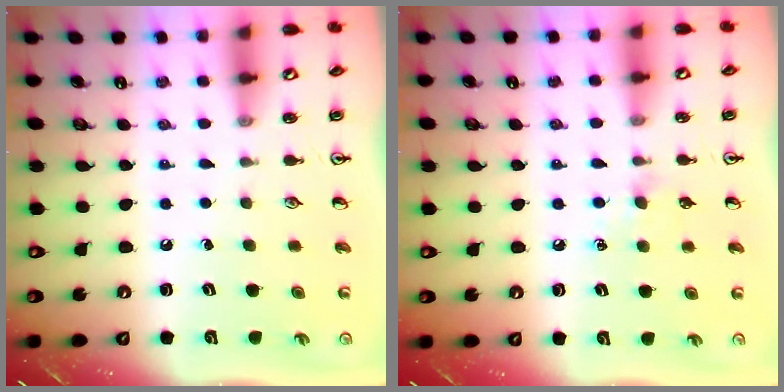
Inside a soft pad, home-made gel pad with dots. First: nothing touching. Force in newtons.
{"total": 5.3, "press": 5.2, "slide": 0.6}